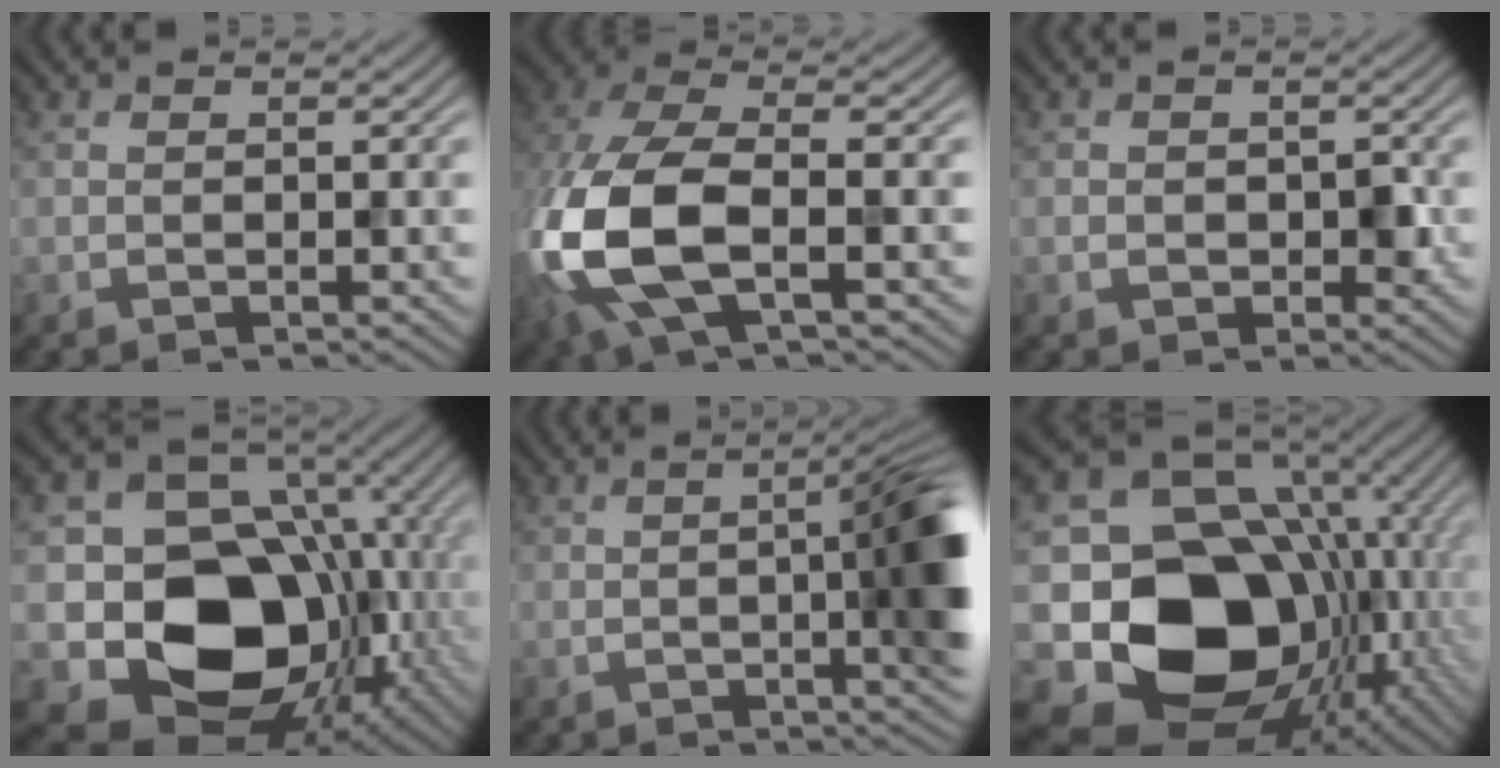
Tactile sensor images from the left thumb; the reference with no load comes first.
{"total": 13.4, "force": [-3.2, 6.5, 11.3], "torque": [-0.304, -0.021, -0.065]}
{"total": 2.4, "force": [-0.5, 1.9, 1.4], "torque": [-0.025, -0.008, -0.009]}
{"total": 17.4, "force": [-3.6, 14.1, 9.5], "torque": [-0.174, -0.044, -0.054]}
{"total": 10.5, "force": [-1.0, 2.4, 10.2], "torque": [-0.133, 0.003, -0.019]}
{"total": 22.2, "force": [-6.4, 17.8, 11.7], "torque": [-0.242, -0.032, -0.097]}